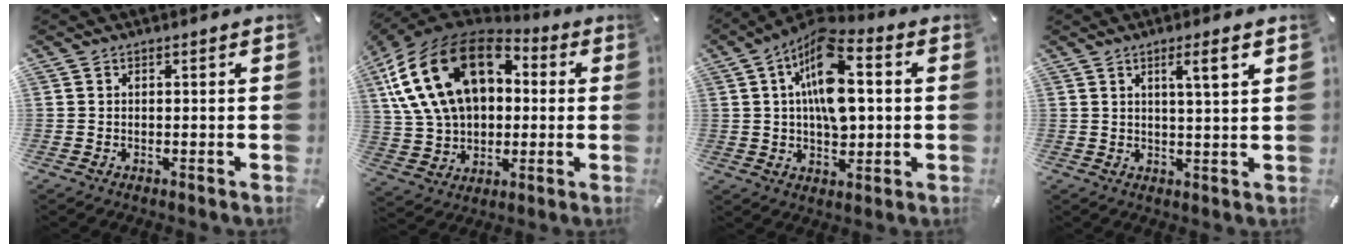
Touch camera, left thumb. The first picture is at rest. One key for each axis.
{"total": 23.4, "fx": 6.2, "fy": 16.7, "fz": 15.2, "tx": -0.312, "ty": -0.005, "tz": 0.104}
{"total": 14.6, "fx": 2.9, "fy": 8.2, "fz": 11.7, "tx": -0.204, "ty": -0.008, "tz": 0.048}
{"total": 5.5, "fx": 2.6, "fy": 0.3, "fz": 4.8, "tx": -0.083, "ty": -0.006, "tz": 0.037}